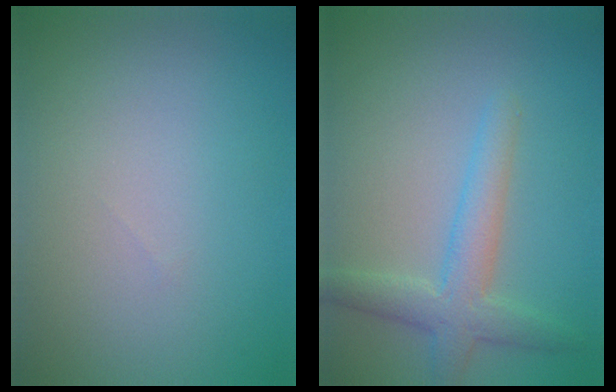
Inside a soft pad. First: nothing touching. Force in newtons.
{"total": 3.7, "press": 3.7, "slide": 0.1}